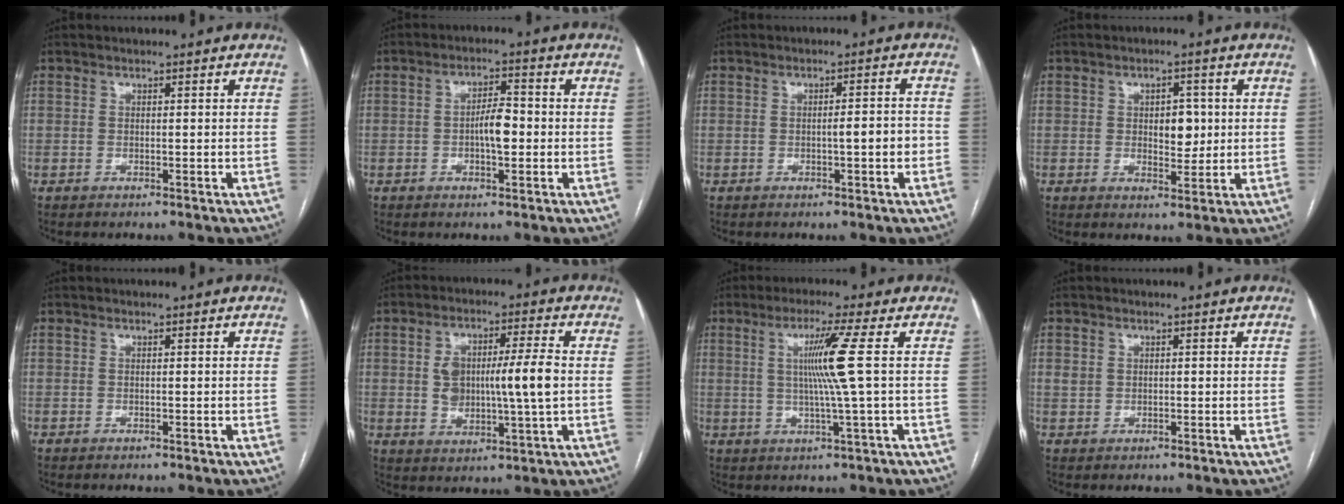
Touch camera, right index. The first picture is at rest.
{"total": 4.4, "force": [-0.8, 1.1, 4.2], "torque": [-0.078, 0.007, -0.013]}
{"total": 3.4, "force": [-0.9, 0.4, 3.2], "torque": [-0.045, 0.004, -0.013]}
{"total": 4.5, "force": [0.5, 2.5, 3.7], "torque": [-0.049, 0.003, 0.013]}
{"total": 0.0}
{"total": 10.5, "force": [0.4, 2.4, 10.2], "torque": [-0.189, 0.014, 0.010]}
{"total": 7.4, "force": [1.2, -2.1, 7.0], "torque": [-0.130, -0.002, 0.029]}
{"total": 1.5, "force": [0.4, 1.3, 0.6], "torque": [-0.012, 0.009, 0.010]}